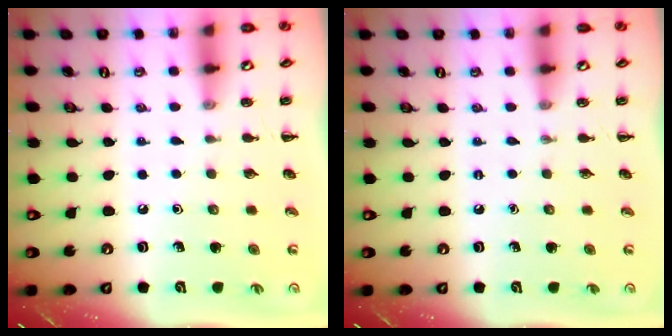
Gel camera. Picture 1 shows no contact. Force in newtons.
{"total": 0.0}